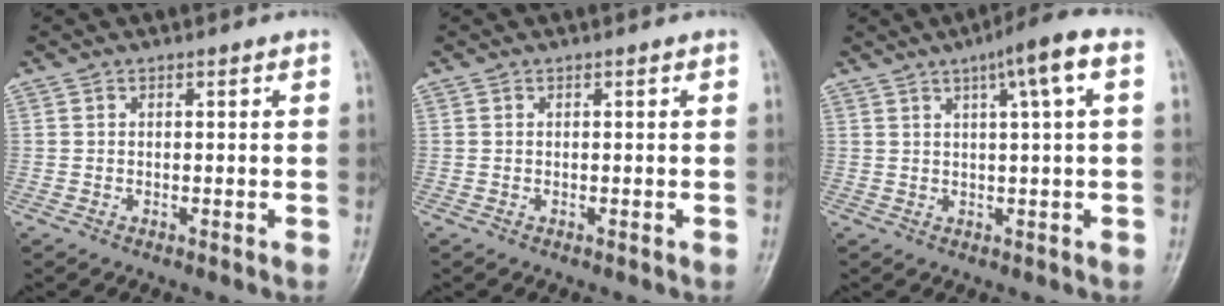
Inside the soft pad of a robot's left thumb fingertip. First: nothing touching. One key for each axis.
{"total": 0.0}
{"total": 7.4, "fx": 2.8, "fy": 0.3, "fz": 6.8, "tx": -0.113, "ty": 0.012, "tz": 0.041}